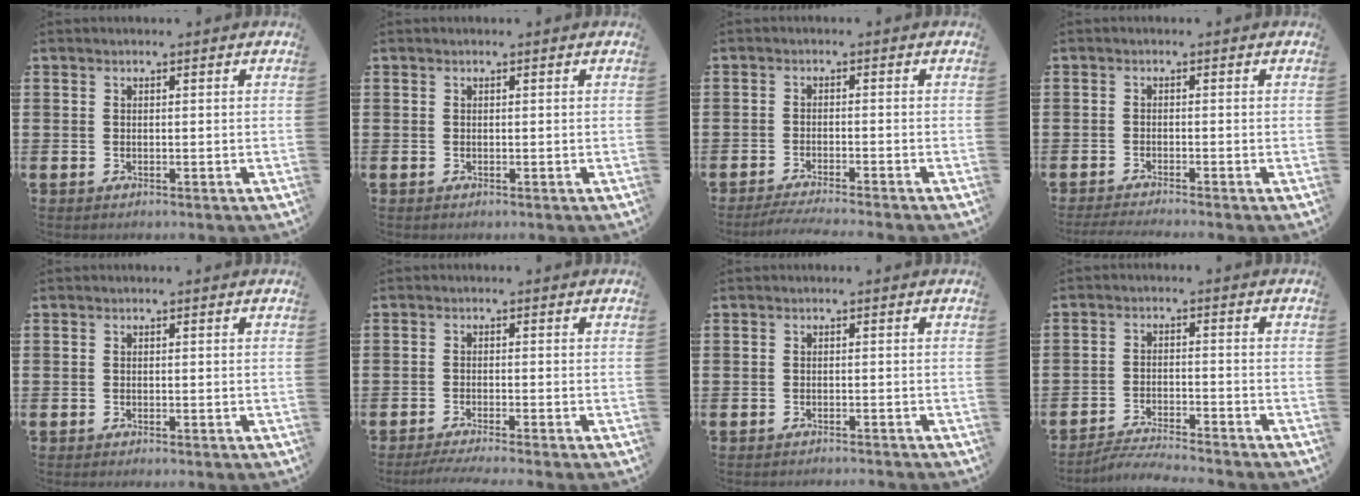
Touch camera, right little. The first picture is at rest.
{"total": 0.0}
{"total": 2.1, "force": [-1.8, -0.2, 1.0], "torque": [-0.014, 0.001, -0.035]}
{"total": 1.3, "force": [-1.2, -0.1, 0.6], "torque": [-0.008, 0.001, -0.023]}
{"total": 0.0}
{"total": 1.8, "force": [-1.4, -0.1, 1.1], "torque": [-0.016, 0.002, -0.027]}
{"total": 0.7, "force": [-0.7, -0.2, 0.0], "torque": [0.001, 0.000, -0.015]}
{"total": 3.4, "force": [-3.3, -0.2, 0.5], "torque": [-0.009, 0.001, -0.069]}